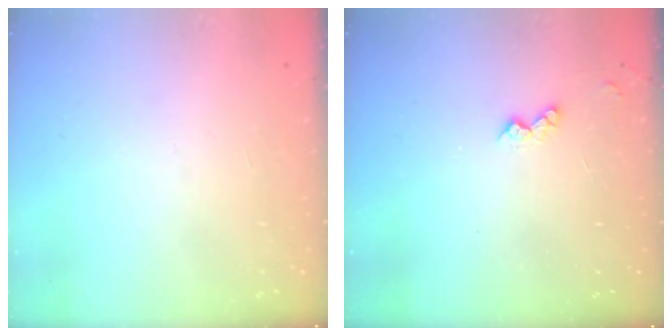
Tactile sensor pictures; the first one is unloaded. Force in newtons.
{"total": 4.0, "press": 4.0, "slide": 0.6}